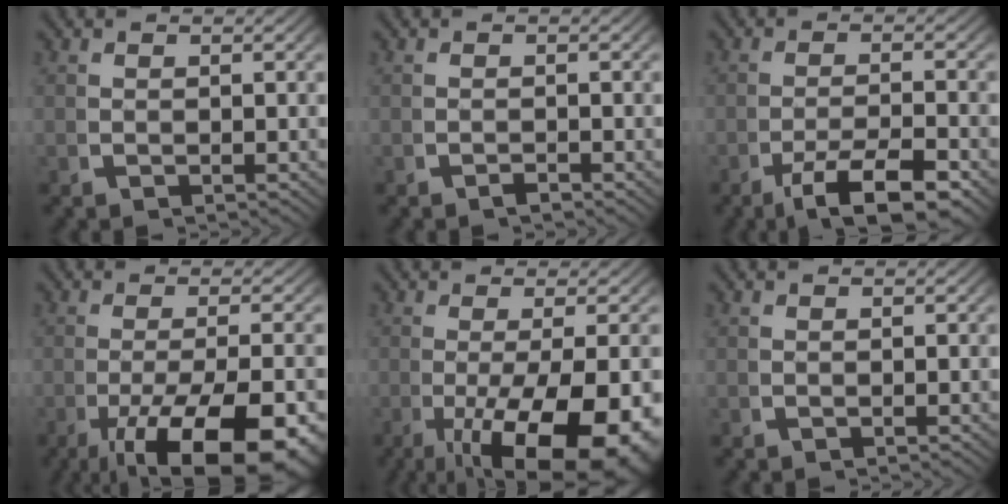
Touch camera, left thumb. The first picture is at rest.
{"total": 0.7, "force": [-0.6, 0.1, 0.2], "torque": [-0.005, -0.001, -0.012]}
{"total": 5.5, "force": [-2.7, 2.2, 4.2], "torque": [-0.076, -0.009, -0.038]}
{"total": 11.1, "force": [-4.4, 5.2, 8.7], "torque": [-0.155, -0.042, -0.042]}
{"total": 12.5, "force": [-4.3, 6.1, 10.0], "torque": [-0.181, -0.050, -0.033]}
{"total": 0.0}